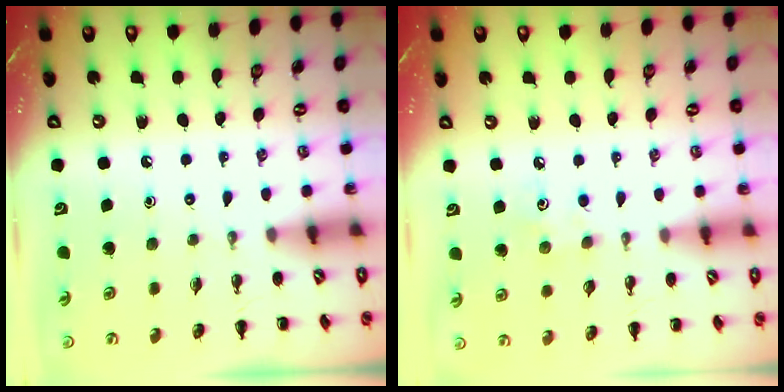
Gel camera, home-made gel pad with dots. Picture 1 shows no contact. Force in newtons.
{"total": 4.0, "press": 3.9, "slide": 0.9}